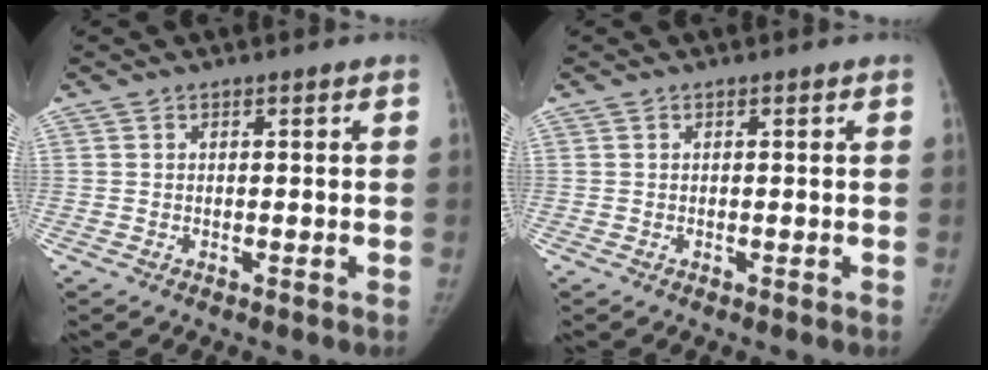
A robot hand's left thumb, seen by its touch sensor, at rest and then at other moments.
{"total": 0.0}